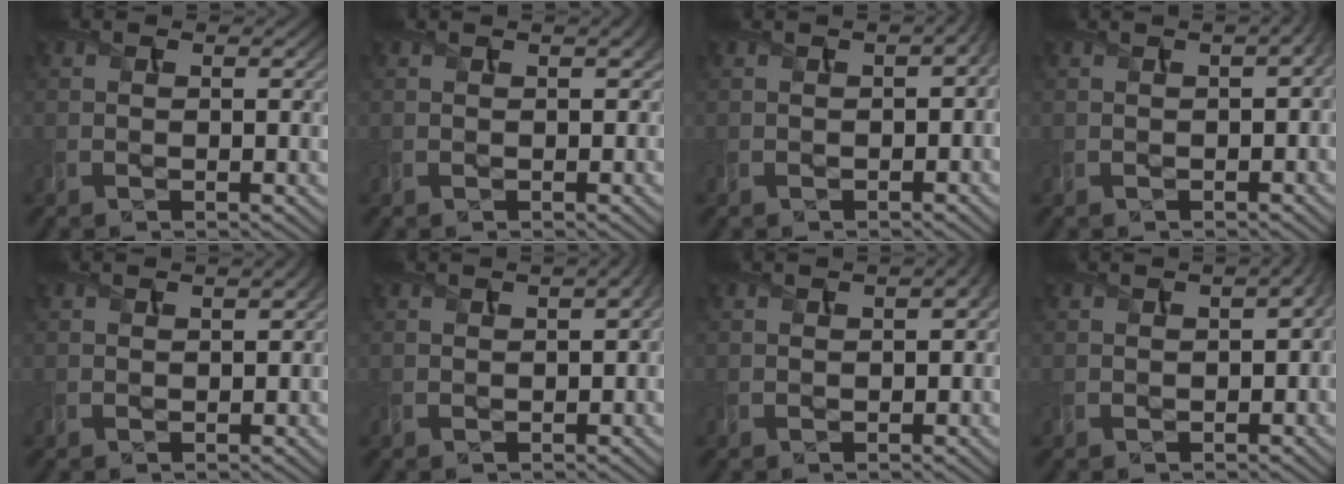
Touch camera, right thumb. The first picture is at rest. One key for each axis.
{"total": 1.8, "fx": 0.7, "fy": 0.8, "fz": 1.4, "tx": -0.022, "ty": 0.003, "tz": 0.011}
{"total": 3.7, "fx": -0.2, "fy": 1.8, "fz": 3.2, "tx": -0.042, "ty": -0.003, "tz": 0.002}
{"total": 4.2, "fx": 0.4, "fy": 1.8, "fz": 3.8, "tx": -0.046, "ty": 0.009, "tz": 0.004}
{"total": 1.7, "fx": 0.5, "fy": 0.6, "fz": 1.5, "tx": -0.030, "ty": 0.004, "tz": 0.005}
{"total": 3.8, "fx": 0.4, "fy": 1.6, "fz": 3.4, "tx": -0.043, "ty": 0.008, "tz": 0.005}
{"total": 2.9, "fx": 0.4, "fy": 1.4, "fz": 2.6, "tx": -0.037, "ty": 0.004, "tz": 0.007}
{"total": 4.2, "fx": -0.3, "fy": 2.1, "fz": 3.6, "tx": -0.045, "ty": -0.002, "tz": 0.003}